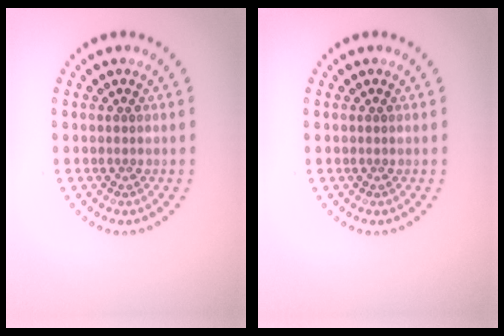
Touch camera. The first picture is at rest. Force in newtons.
{"total": 0.0}